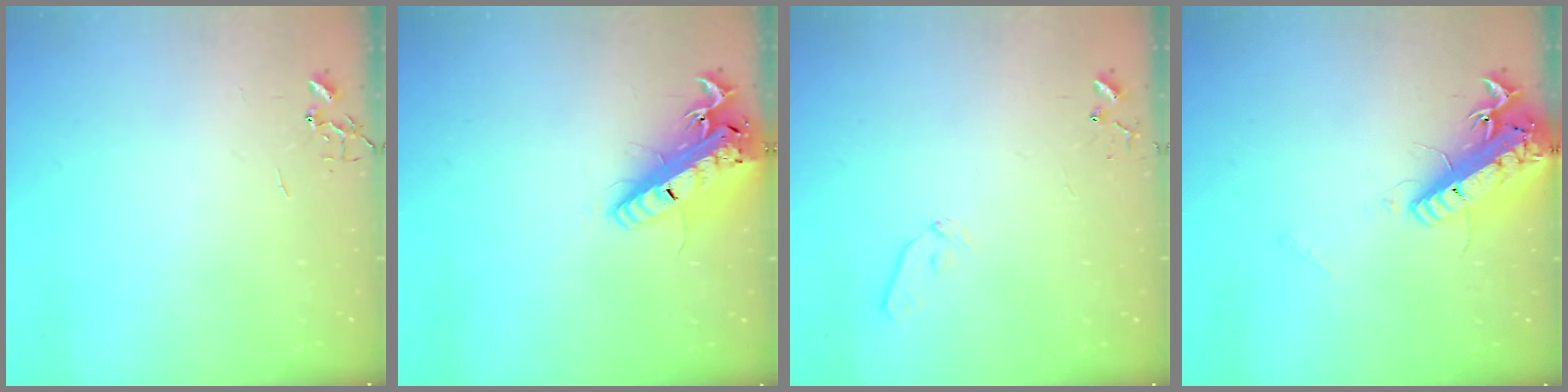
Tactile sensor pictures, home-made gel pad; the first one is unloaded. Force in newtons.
{"total": 21.8, "press": 21.4, "slide": 4.2}
{"total": 7.5, "press": 7.4, "slide": 0.9}
{"total": 18.1, "press": 17.7, "slide": 3.6}